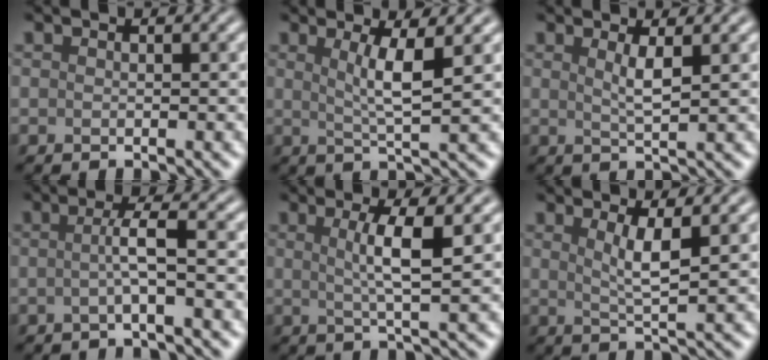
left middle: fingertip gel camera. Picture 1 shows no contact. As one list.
[{"total": 3.7, "force": [1.1, 0.7, 3.5], "torque": [-0.059, -0.004, 0.020]}, {"total": 2.0, "force": [0.8, 0.4, 1.8], "torque": [-0.031, -0.004, 0.012]}, {"total": 2.7, "force": [-0.4, 0.3, 2.7], "torque": [-0.051, 0.000, -0.013]}, {"total": 3.9, "force": [0.9, 0.7, 3.8], "torque": [-0.060, -0.001, 0.014]}, {"total": 3.0, "force": [1.0, 0.6, 2.7], "torque": [-0.046, -0.005, 0.019]}]